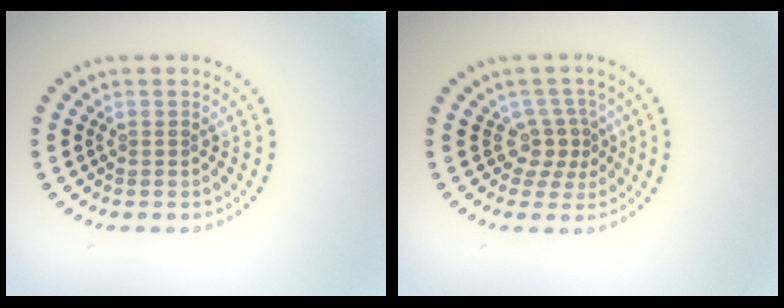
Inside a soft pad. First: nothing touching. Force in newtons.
{"total": 2.5, "press": 1.7, "slide": 1.8}